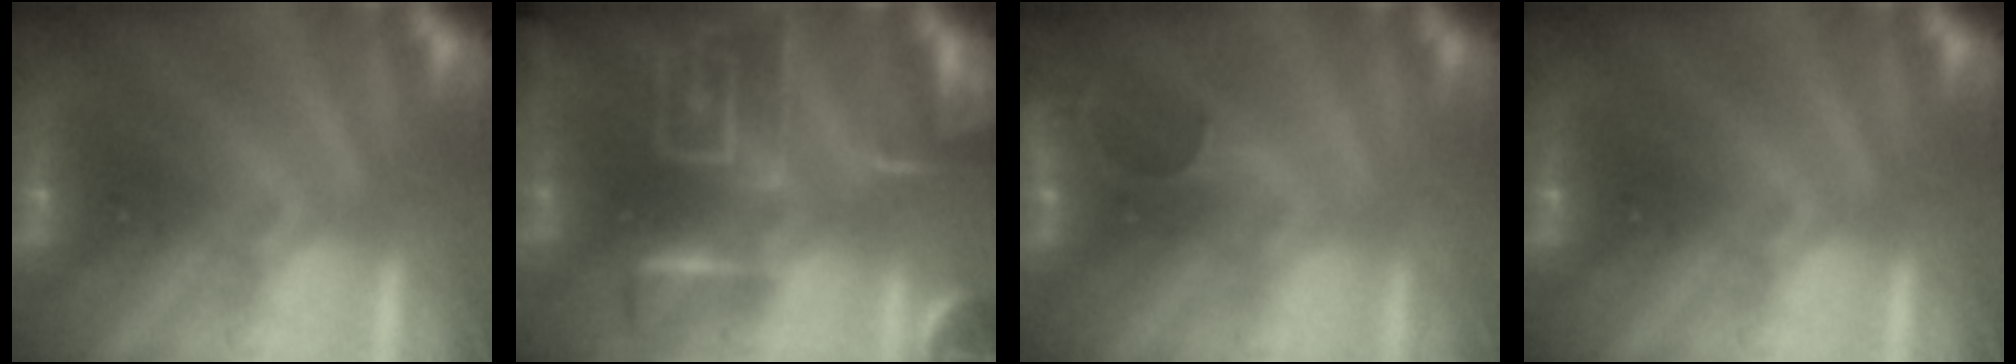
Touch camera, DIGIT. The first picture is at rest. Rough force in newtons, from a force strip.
{"total": 8.7}
{"total": 2.9}
{"total": 0.0}